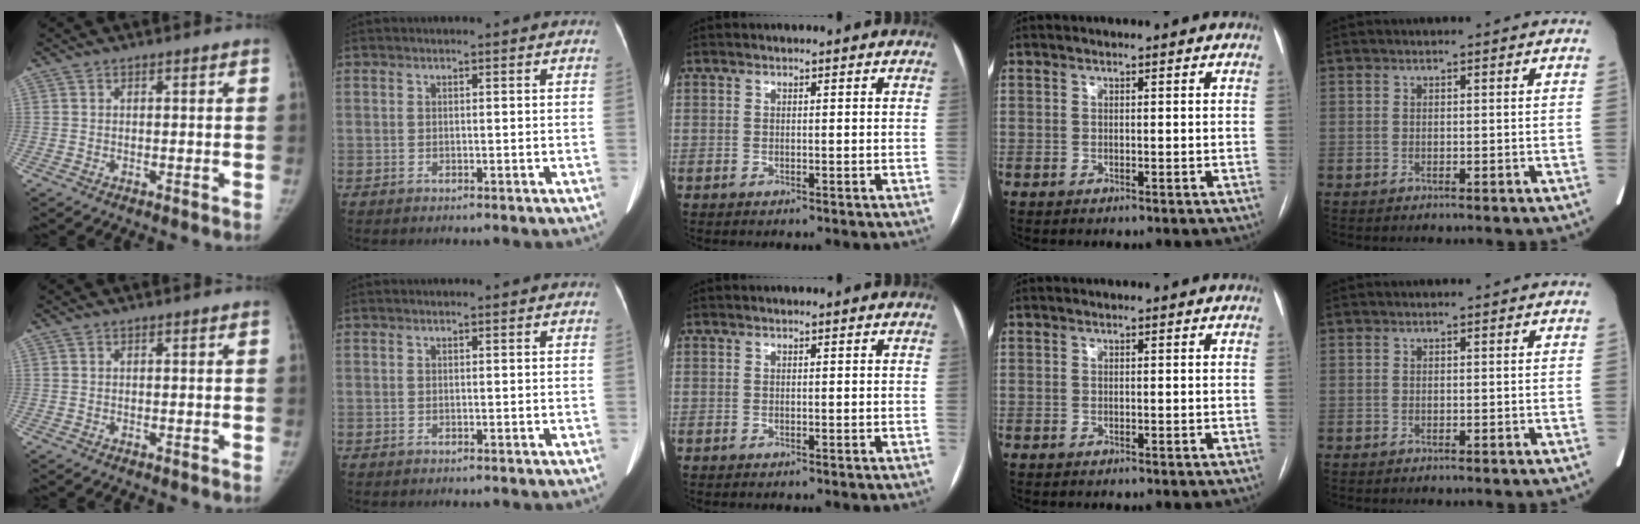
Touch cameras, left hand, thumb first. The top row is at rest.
{}